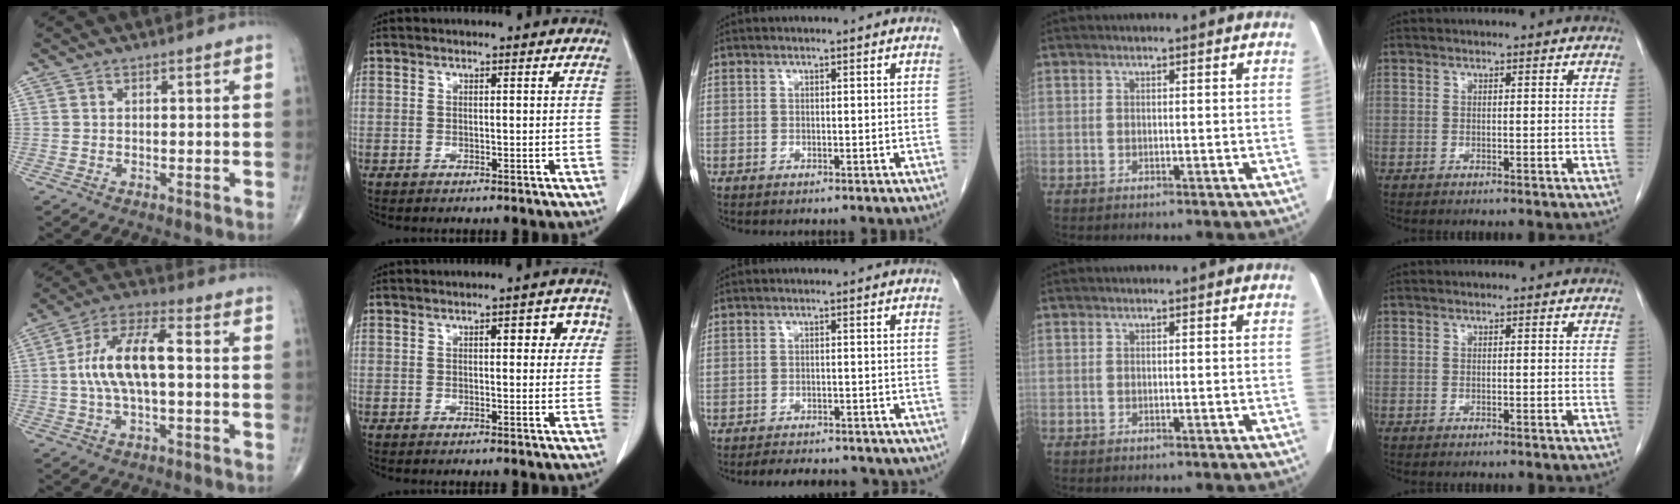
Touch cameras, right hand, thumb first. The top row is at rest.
{"thumb": {"total": 12.7, "force": [0.2, 5.3, 11.5], "torque": [-0.228, 0.035, -0.001]}, "index": {"total": 4.8, "force": [1.5, 1.9, 4.2], "torque": [-0.044, 0.016, 0.014]}, "middle": {"total": 11.4, "force": [-10.2, 3.4, 4.0], "torque": [-0.058, 0.003, -0.112]}}